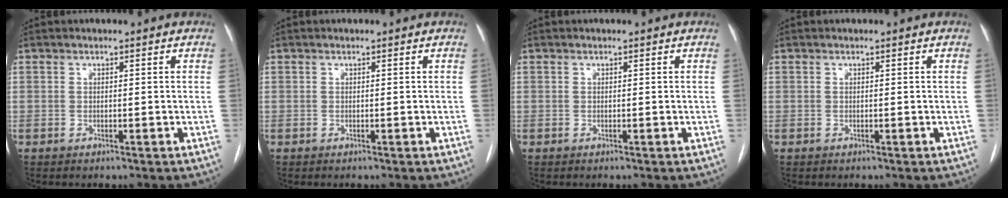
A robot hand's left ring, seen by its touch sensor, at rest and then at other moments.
{"total": 0.0}
{"total": 0.0}
{"total": 0.0}